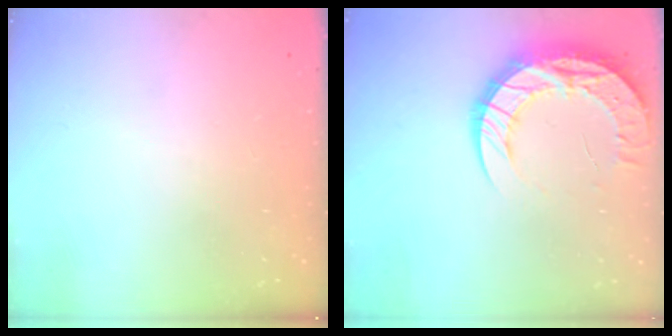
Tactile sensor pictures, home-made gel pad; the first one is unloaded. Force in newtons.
{"total": 15.4, "press": 15.4, "slide": 1.1}